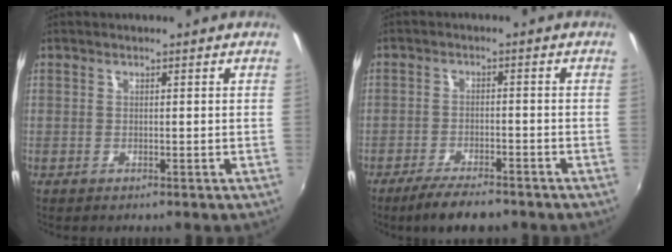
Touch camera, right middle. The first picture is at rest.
{"total": 7.0, "force": [-5.7, 1.6, 3.8], "torque": [-0.089, -0.011, -0.096]}